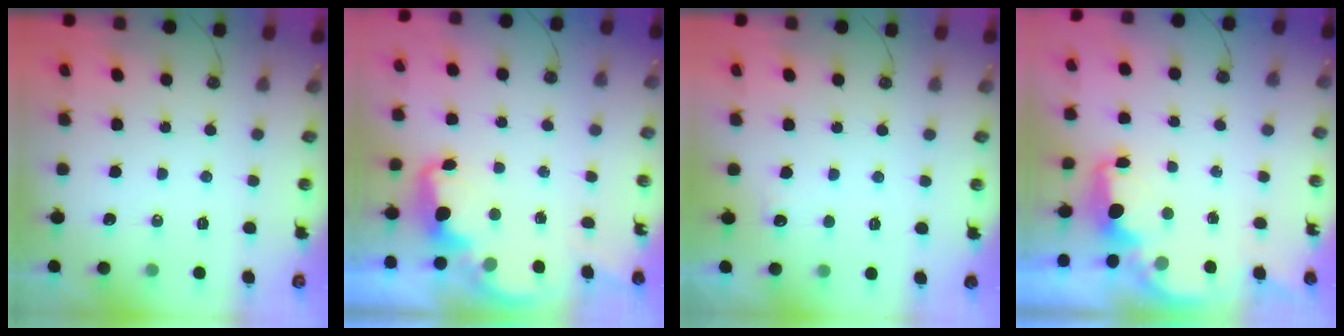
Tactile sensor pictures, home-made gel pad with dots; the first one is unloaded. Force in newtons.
{"total": 2.6, "press": 2.5, "slide": 0.7}
{"total": 4.6, "press": 4.5, "slide": 1.2}
{"total": 2.8, "press": 2.6, "slide": 0.9}